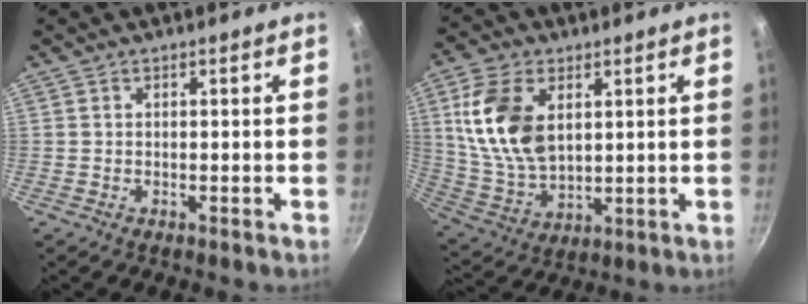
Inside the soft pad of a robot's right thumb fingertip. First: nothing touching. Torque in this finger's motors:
{"motor_torque": [-1.32, 1.86, 1.29, 0.10, 0.25]}